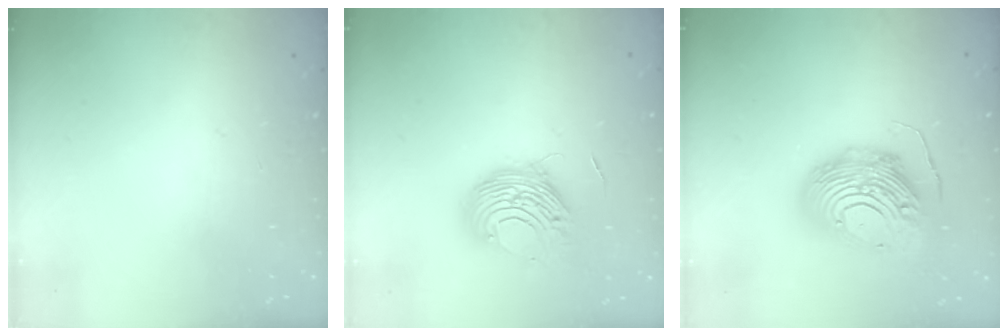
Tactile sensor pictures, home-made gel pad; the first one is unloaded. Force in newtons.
{"total": 11.1, "press": 11.1, "slide": 0.9}
{"total": 18.1, "press": 18.0, "slide": 1.6}